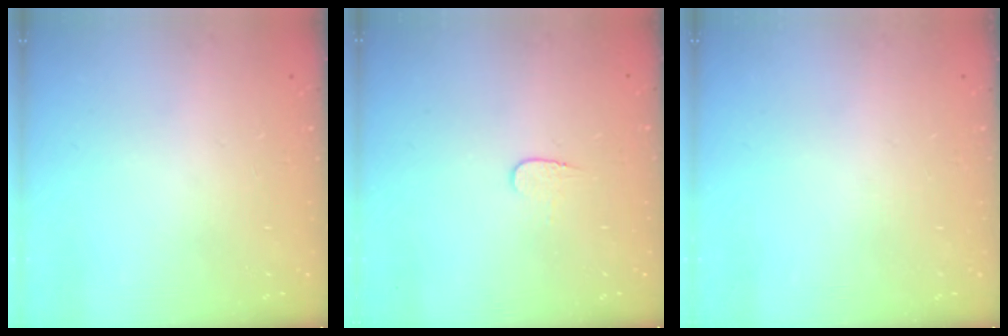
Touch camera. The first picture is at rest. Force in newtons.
{"total": 4.0, "press": 4.0, "slide": 0.4}
{"total": 0.0}